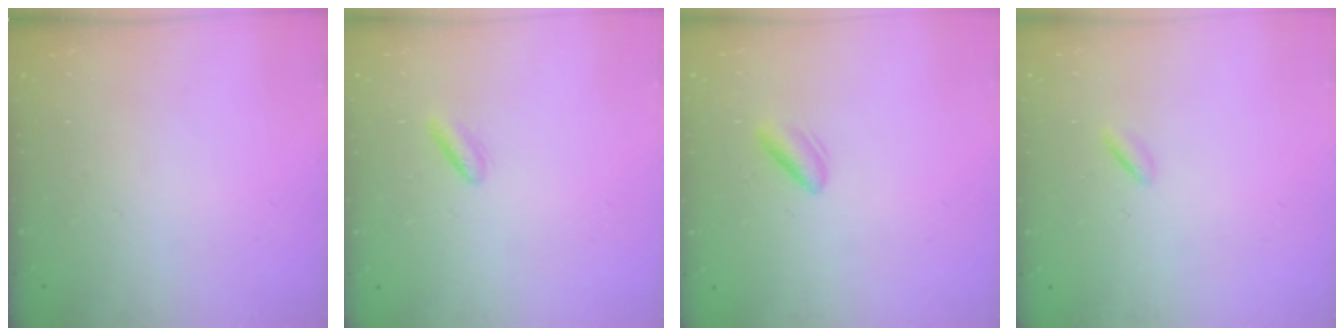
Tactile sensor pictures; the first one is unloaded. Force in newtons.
{"total": 1.3, "press": 1.2, "slide": 0.5}
{"total": 2.1, "press": 1.9, "slide": 1.0}
{"total": 0.0}